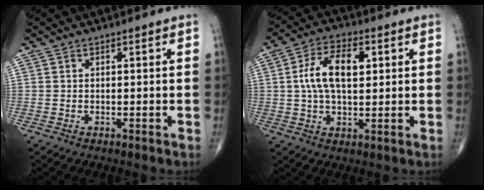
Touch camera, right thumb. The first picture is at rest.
{"total": 10.8, "force": [2.0, 5.6, 9.0], "torque": [-0.162, 0.011, 0.032]}